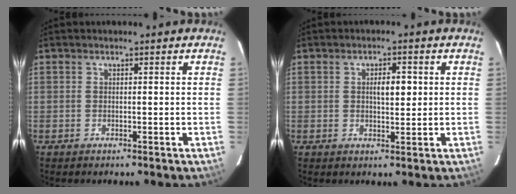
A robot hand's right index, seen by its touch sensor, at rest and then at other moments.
{"total": 3.4, "force": [0.6, 1.2, 3.1], "torque": [-0.051, 0.004, 0.010]}